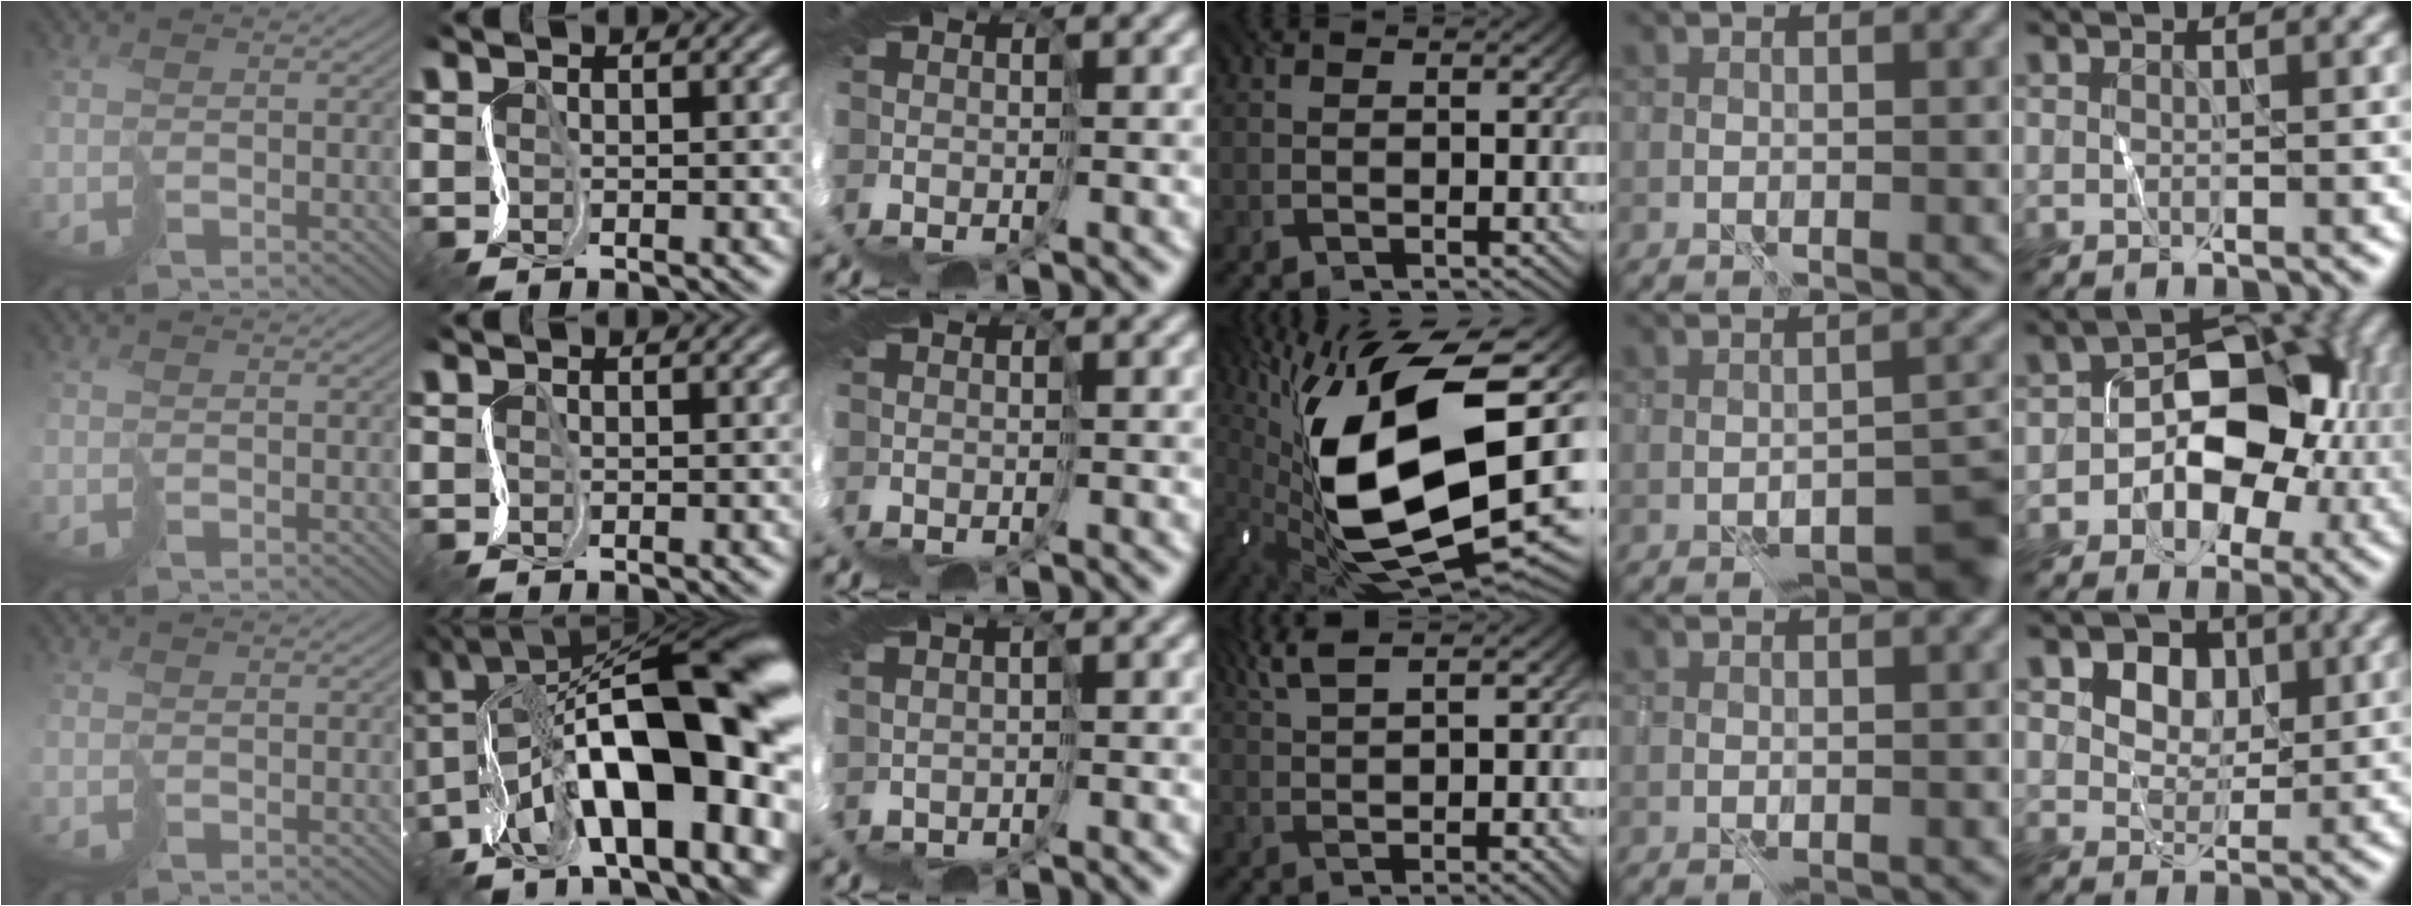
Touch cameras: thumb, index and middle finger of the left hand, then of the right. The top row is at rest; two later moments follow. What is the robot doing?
{"motion": "cut", "object": "tissue"}